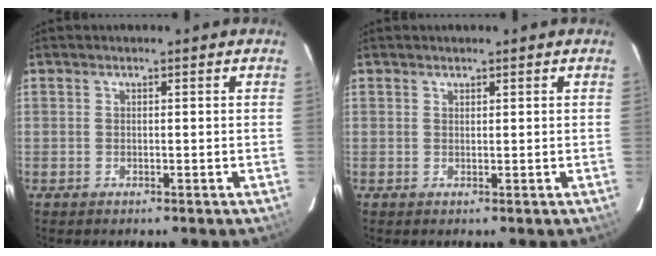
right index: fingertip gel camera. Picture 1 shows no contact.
{"total": 0.5, "force": [0.5, 0.2, 0.0], "torque": [0.000, 0.001, 0.009]}